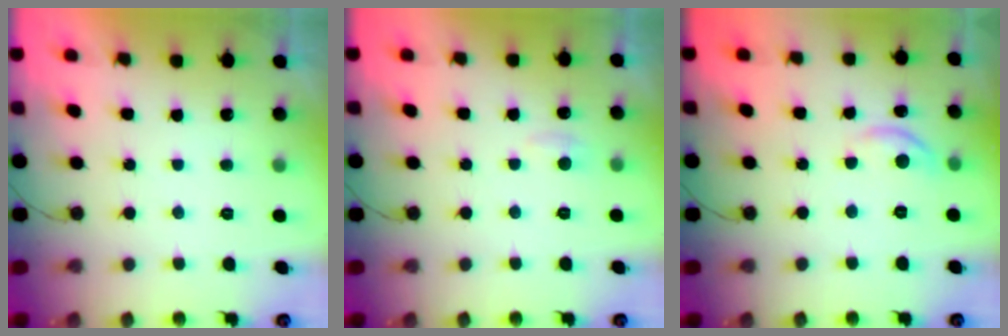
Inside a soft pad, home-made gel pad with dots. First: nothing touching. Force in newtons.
{"total": 4.4, "press": 4.4, "slide": 0.5}
{"total": 5.5, "press": 5.5, "slide": 0.6}